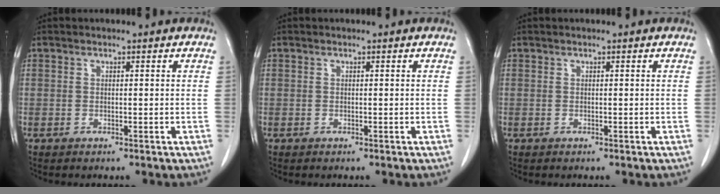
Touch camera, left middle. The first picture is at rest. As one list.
[{"total": 0.0}, {"total": 0.0}]